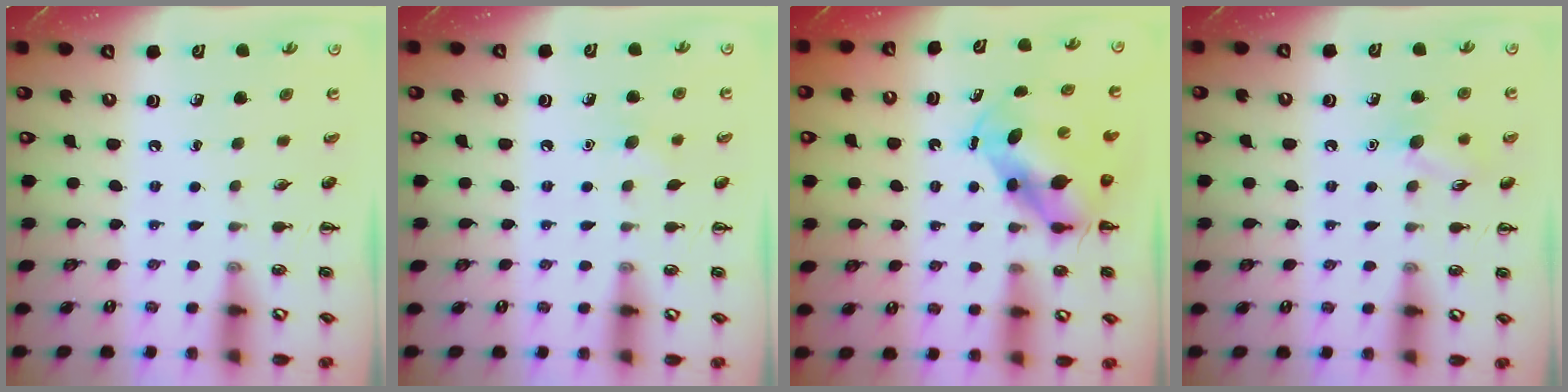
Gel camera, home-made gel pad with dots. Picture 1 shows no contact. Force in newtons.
{"total": 3.5, "press": 3.4, "slide": 0.8}
{"total": 5.6, "press": 5.5, "slide": 1.3}
{"total": 8.1, "press": 8.0, "slide": 1.2}